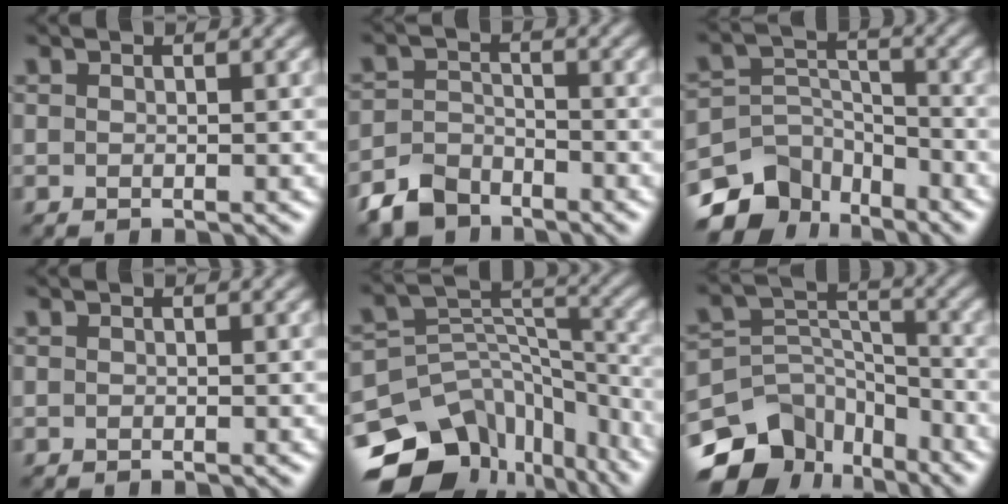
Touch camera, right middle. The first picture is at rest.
{"total": 4.2, "force": [-3.5, 2.1, 1.1], "torque": [-0.020, -0.001, -0.071]}
{"total": 8.5, "force": [-6.4, 4.7, 2.8], "torque": [-0.037, -0.005, -0.117]}
{"total": 0.0}
{"total": 15.2, "force": [-10.0, 10.0, 5.8], "torque": [-0.134, -0.004, -0.123]}
{"total": 11.2, "force": [-8.0, 6.9, 3.8], "torque": [-0.062, 0.010, -0.132]}